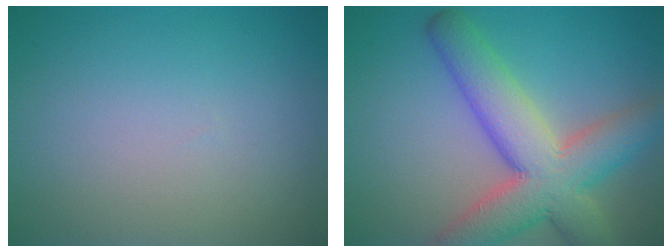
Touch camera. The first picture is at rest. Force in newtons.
{"total": 9.0, "press": 9.0, "slide": 0.6}